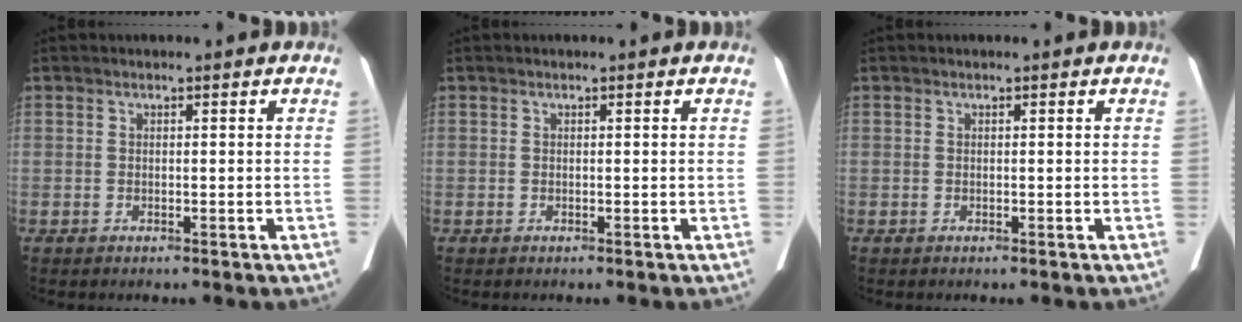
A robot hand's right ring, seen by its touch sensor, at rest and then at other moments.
{"total": 0.0}
{"total": 0.0}